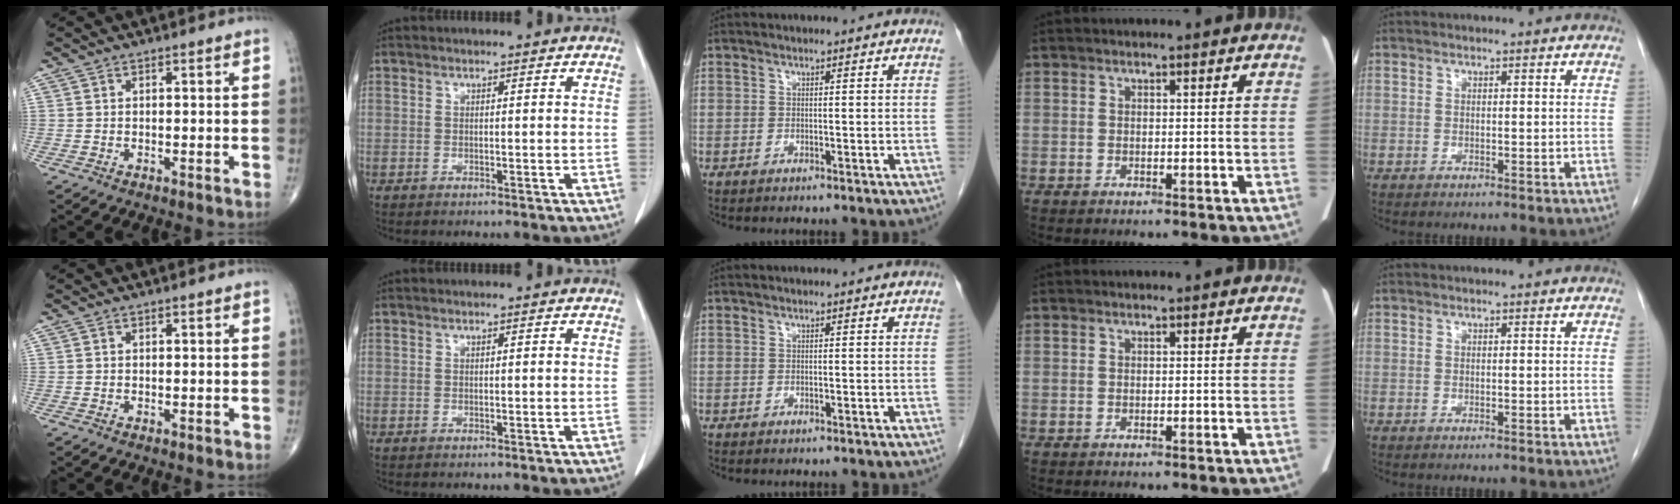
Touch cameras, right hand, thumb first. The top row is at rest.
{}